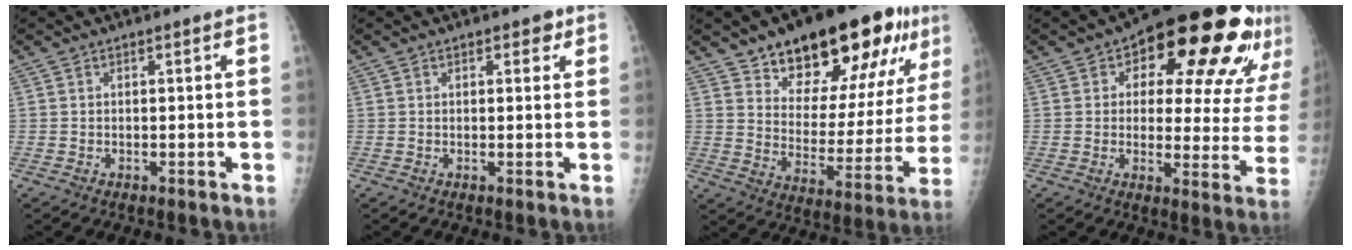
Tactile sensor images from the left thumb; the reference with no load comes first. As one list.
[{"total": 2.1, "force": [1.2, 1.2, 1.3], "torque": [0.000, -0.002, 0.012]}, {"total": 23.1, "force": [14.1, 9.5, 15.6], "torque": [-0.179, -0.054, 0.215]}, {"total": 23.0, "force": [11.9, 10.7, 16.5], "torque": [-0.170, -0.016, 0.154]}]